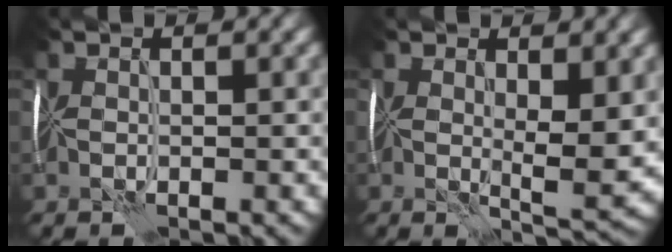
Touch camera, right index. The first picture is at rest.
{"total": 4.0, "force": [0.9, 1.3, 3.7], "torque": [-0.059, -0.007, 0.017]}